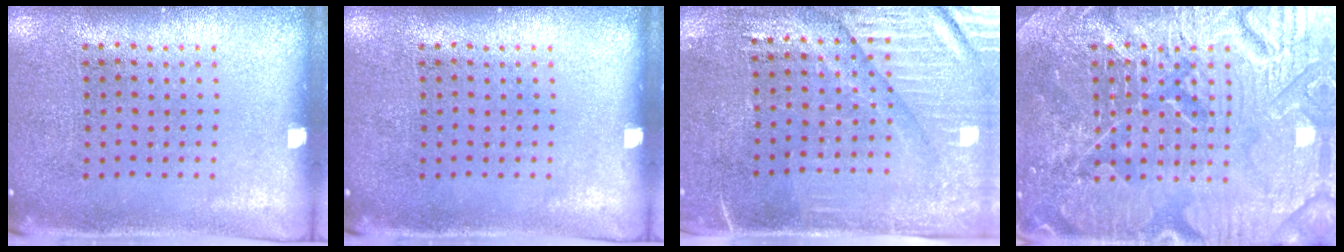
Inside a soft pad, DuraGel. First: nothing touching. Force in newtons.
{"total": 0.0}
{"total": 3.5, "press": 3.1, "slide": 1.5}
{"total": 7.8, "press": 7.7, "slide": 0.9}